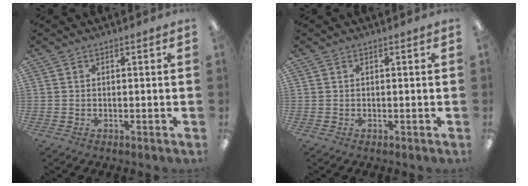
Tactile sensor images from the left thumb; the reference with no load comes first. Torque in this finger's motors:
{"motor_torque": [0.00, 0.00, 0.05, -0.05, 0.00]}